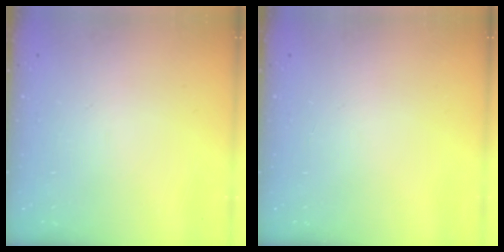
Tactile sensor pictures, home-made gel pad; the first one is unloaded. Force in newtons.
{"total": 0.0}